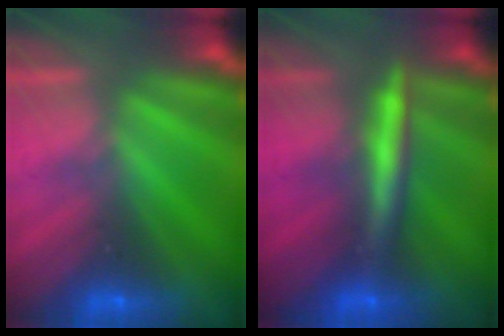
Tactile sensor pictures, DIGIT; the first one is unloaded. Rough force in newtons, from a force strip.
{"total": 2.9}